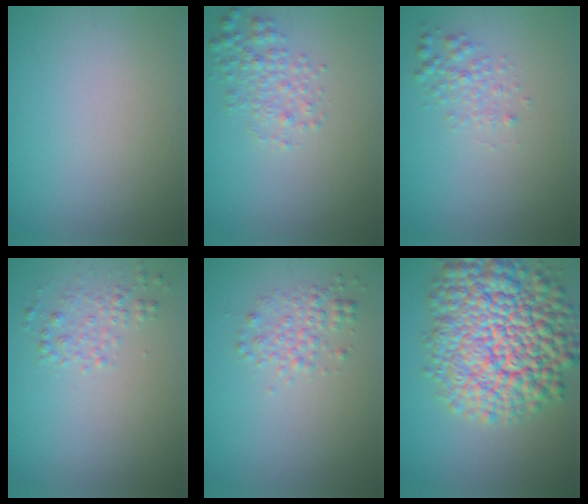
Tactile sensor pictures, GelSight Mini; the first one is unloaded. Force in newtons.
{"total": 2.4, "press": 2.4, "slide": 0.1}
{"total": 1.7, "press": 1.7, "slide": 0.0}
{"total": 1.7, "press": 1.7, "slide": 0.1}
{"total": 2.2, "press": 2.2, "slide": 0.1}
{"total": 12.8, "press": 12.8, "slide": 0.5}